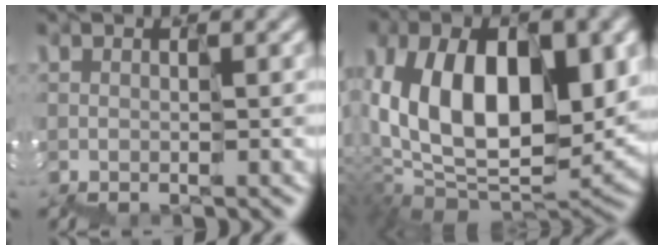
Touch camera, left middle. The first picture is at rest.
{"total": 8.7, "force": [1.6, 5.4, 6.7], "torque": [-0.123, -0.008, 0.042]}